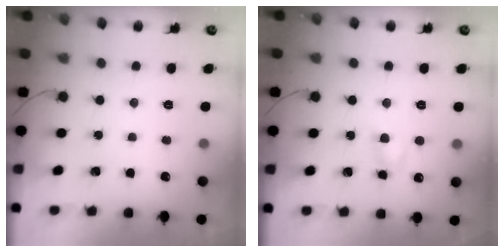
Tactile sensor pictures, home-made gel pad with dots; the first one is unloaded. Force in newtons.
{"total": 4.0, "press": 3.8, "slide": 1.1}